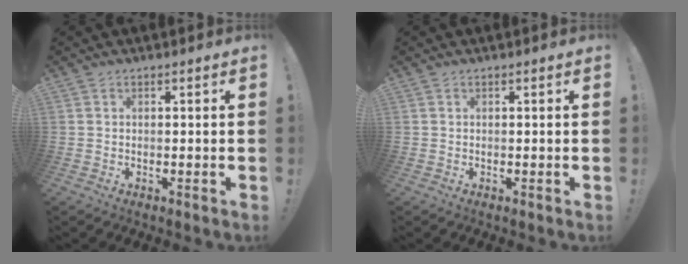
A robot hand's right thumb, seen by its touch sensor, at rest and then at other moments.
{"total": 0.0}